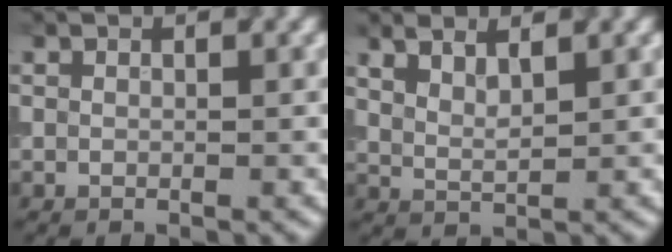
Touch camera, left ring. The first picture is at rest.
{"total": 2.4, "force": [1.9, 0.6, 1.3], "torque": [-0.024, -0.001, 0.040]}